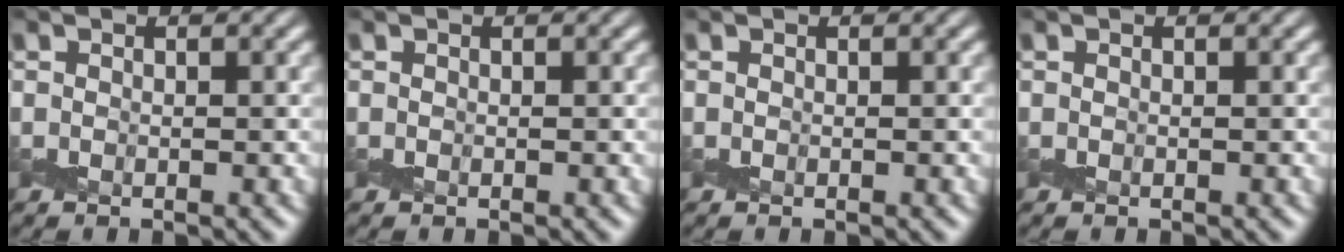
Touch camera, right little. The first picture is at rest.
{"total": 0.0}
{"total": 0.0}
{"total": 0.0}